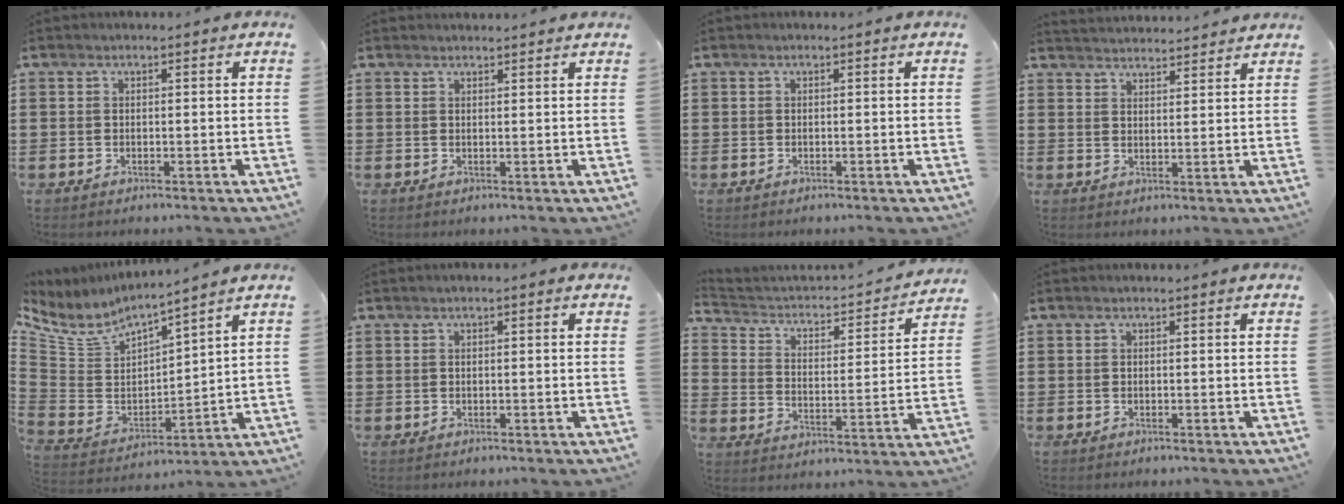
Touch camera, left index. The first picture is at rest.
{"total": 1.1, "force": [1.1, -0.1, 0.1], "torque": [-0.004, -0.003, 0.022]}
{"total": 0.0}
{"total": 2.9, "force": [2.9, -0.4, -0.2], "torque": [-0.005, -0.013, 0.053]}
{"total": 5.7, "force": [5.0, 1.8, 1.9], "torque": [-0.069, -0.042, 0.084]}
{"total": 0.5, "force": [0.1, 0.0, 0.5], "torque": [-0.009, -0.002, 0.002]}
{"total": 2.4, "force": [2.0, 1.0, 0.7], "torque": [-0.036, -0.024, 0.020]}
{"total": 0.0}